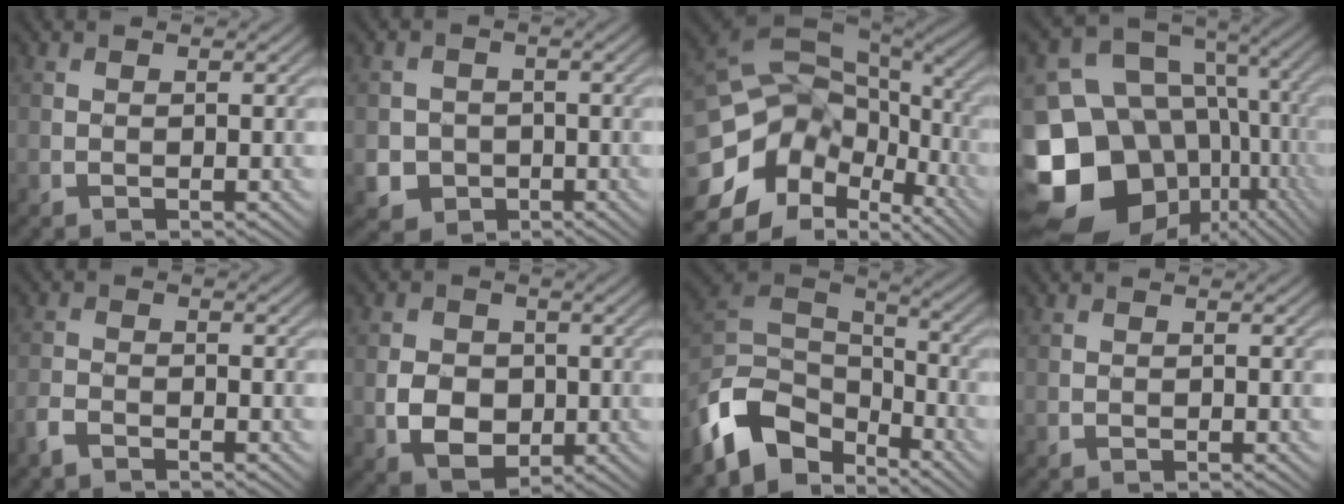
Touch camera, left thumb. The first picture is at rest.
{"total": 4.2, "force": [-1.3, 3.9, 0.9], "torque": [-0.022, -0.013, -0.039]}
{"total": 17.2, "force": [-5.8, 11.9, 11.0], "torque": [-0.246, -0.030, -0.053]}
{"total": 21.5, "force": [-6.4, 17.5, 10.8], "torque": [-0.266, -0.024, -0.081]}
{"total": 2.6, "force": [-2.2, 0.8, 1.1], "torque": [-0.027, -0.005, -0.053]}
{"total": 5.6, "force": [-1.0, 4.5, 3.1], "torque": [-0.064, -0.008, -0.023]}
{"total": 11.2, "force": [-7.0, 6.8, 5.5], "torque": [-0.135, -0.003, -0.144]}
{"total": 0.5, "force": [-0.5, 0.1, 0.1], "torque": [-0.002, -0.004, -0.008]}